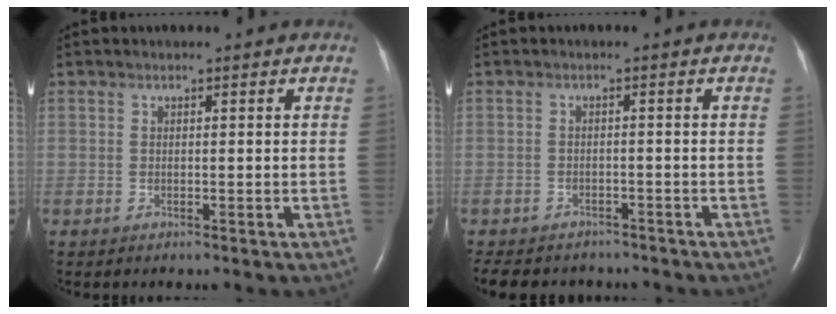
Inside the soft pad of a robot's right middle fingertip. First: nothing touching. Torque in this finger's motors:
{"motor_torque": [0.23, -0.23, 0.08, 0.03]}